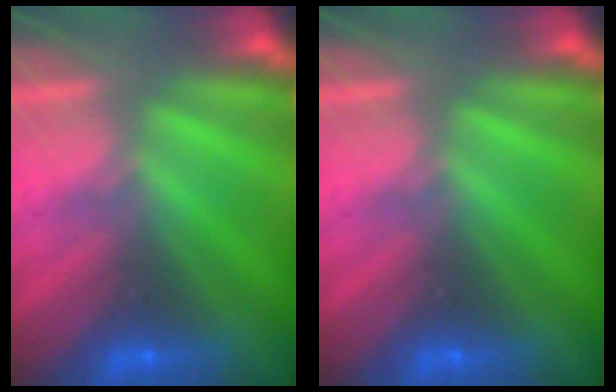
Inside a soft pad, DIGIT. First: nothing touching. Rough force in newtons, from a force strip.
{"total": 0.0}